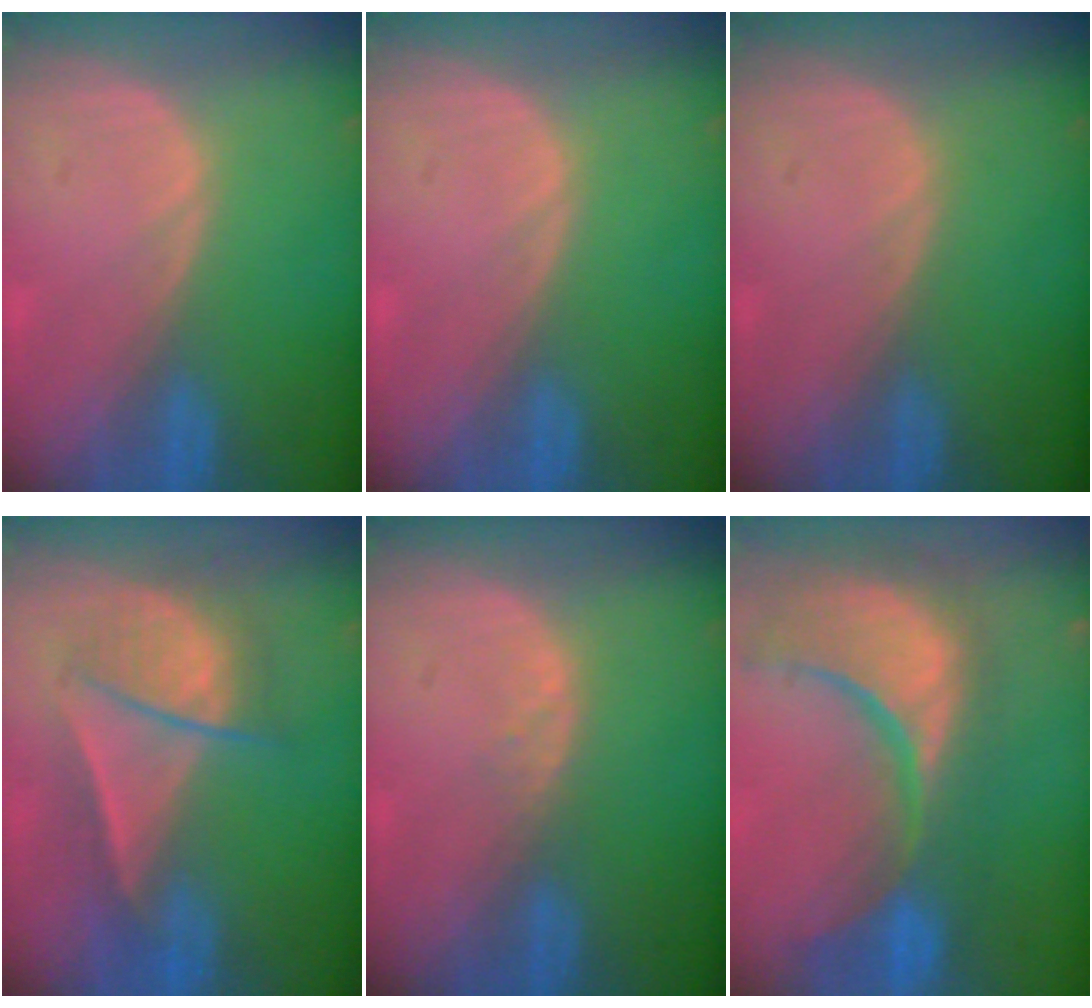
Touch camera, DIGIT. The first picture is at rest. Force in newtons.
{"total": 0.0}
{"total": 0.0}
{"total": 6.8, "press": 6.8, "slide": 0.4}
{"total": 1.0, "press": 1.0, "slide": 0.2}
{"total": 14.9, "press": 12.0, "slide": 8.9}